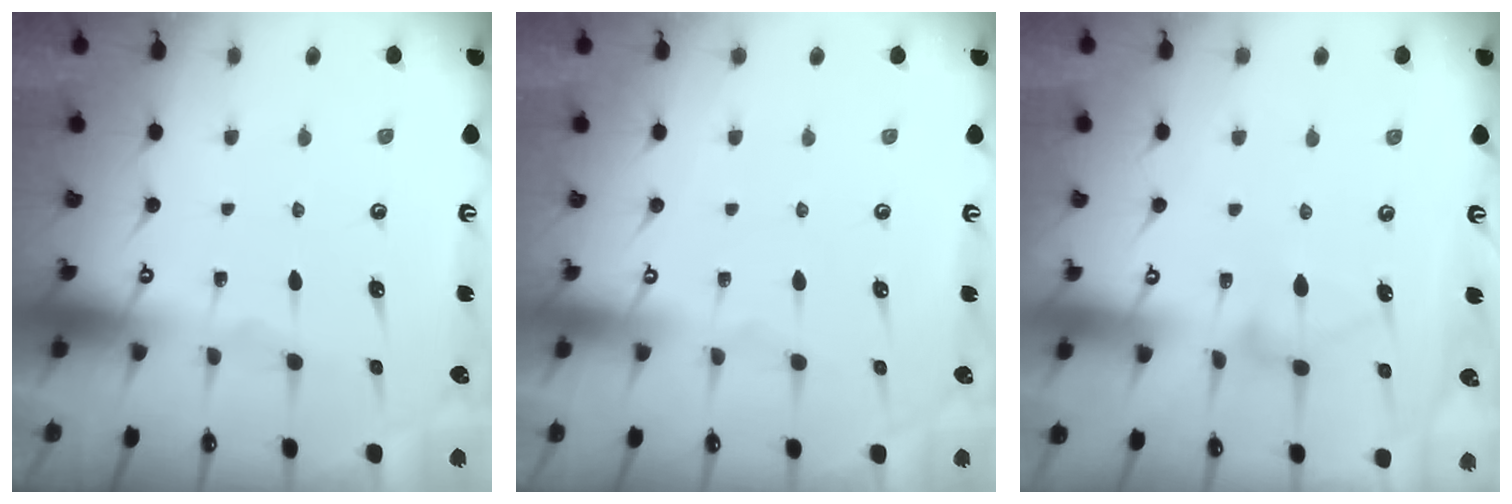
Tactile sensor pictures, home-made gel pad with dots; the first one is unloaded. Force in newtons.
{"total": 3.9, "press": 3.9, "slide": 0.1}
{"total": 7.3, "press": 7.3, "slide": 0.3}